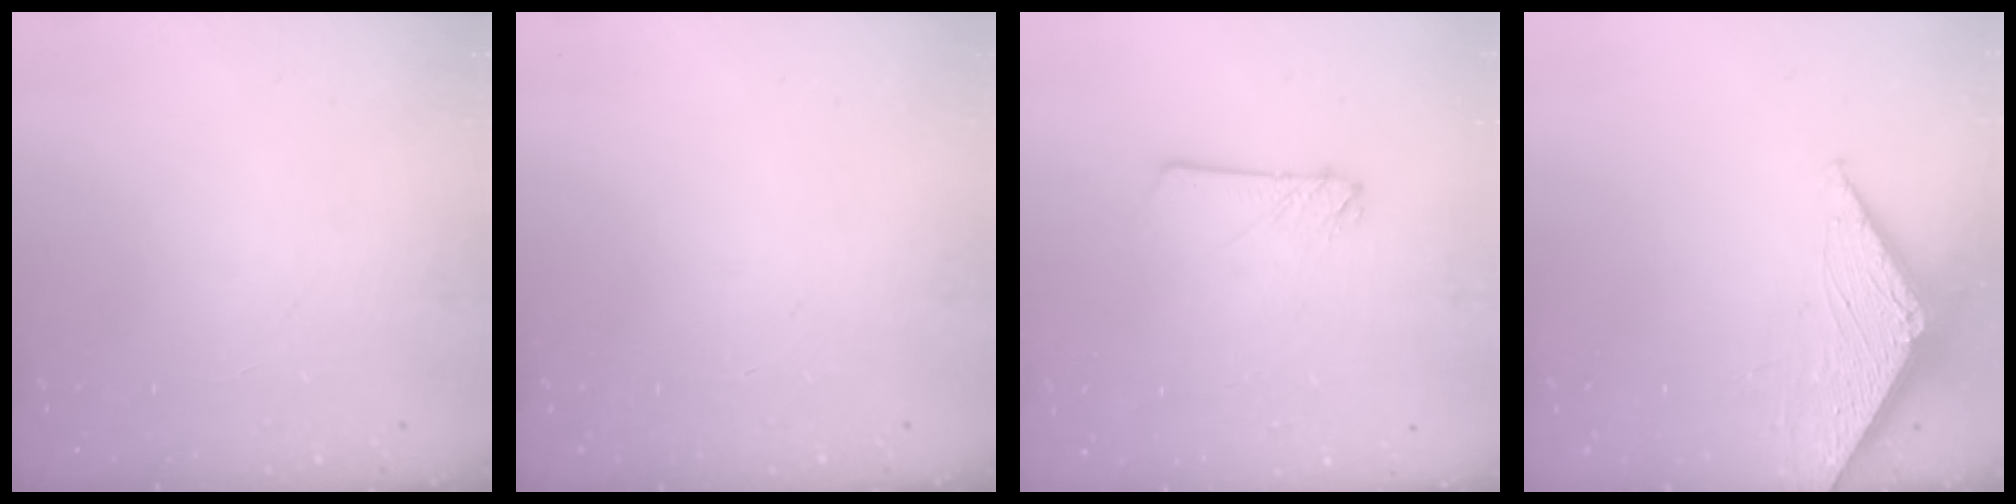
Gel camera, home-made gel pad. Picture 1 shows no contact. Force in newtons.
{"total": 0.0}
{"total": 3.3, "press": 3.2, "slide": 0.5}
{"total": 4.0, "press": 4.0, "slide": 0.1}